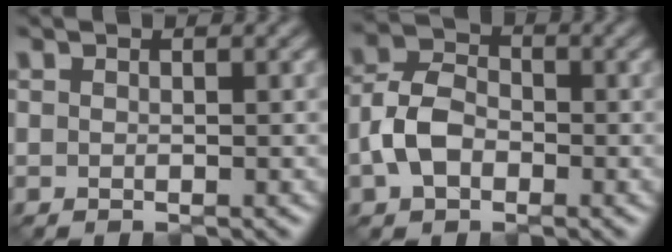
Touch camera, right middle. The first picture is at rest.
{"total": 4.0, "force": [-1.5, 2.8, 2.5], "torque": [-0.047, 0.006, -0.037]}